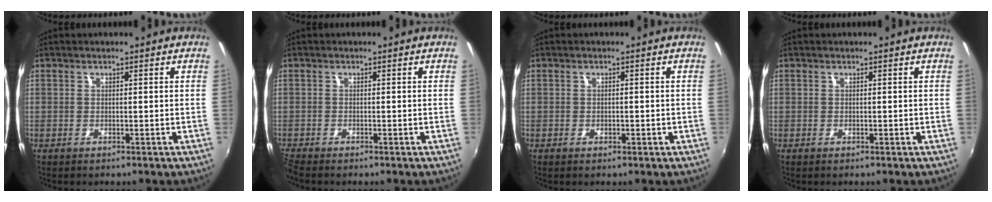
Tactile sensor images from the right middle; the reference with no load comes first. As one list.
[{"total": 1.9, "force": [-1.8, 0.1, 0.5], "torque": [-0.016, -0.014, -0.040]}, {"total": 1.0, "force": [-0.4, 0.6, 0.7], "torque": [-0.009, -0.001, -0.008]}, {"total": 0.0}]